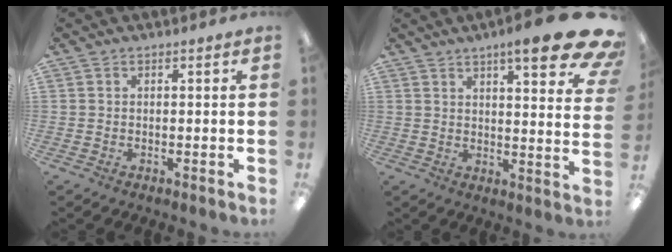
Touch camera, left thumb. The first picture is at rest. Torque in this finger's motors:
{"motor_torque": [0.44, 0.58, 1.63, -1.15, 0.27]}